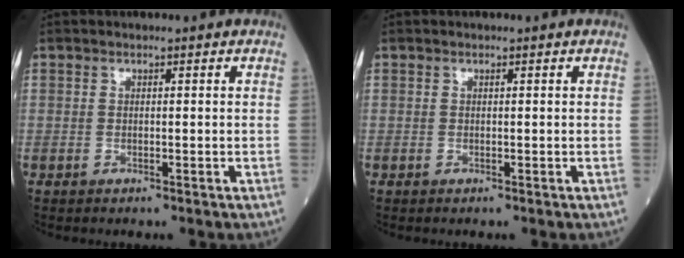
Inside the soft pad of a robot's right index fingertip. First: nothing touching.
{"total": 0.0}